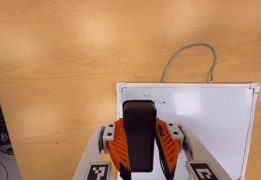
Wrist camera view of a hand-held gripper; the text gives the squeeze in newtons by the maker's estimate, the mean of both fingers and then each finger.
{"total": 9.3, "left": 7.5, "right": 11.0}